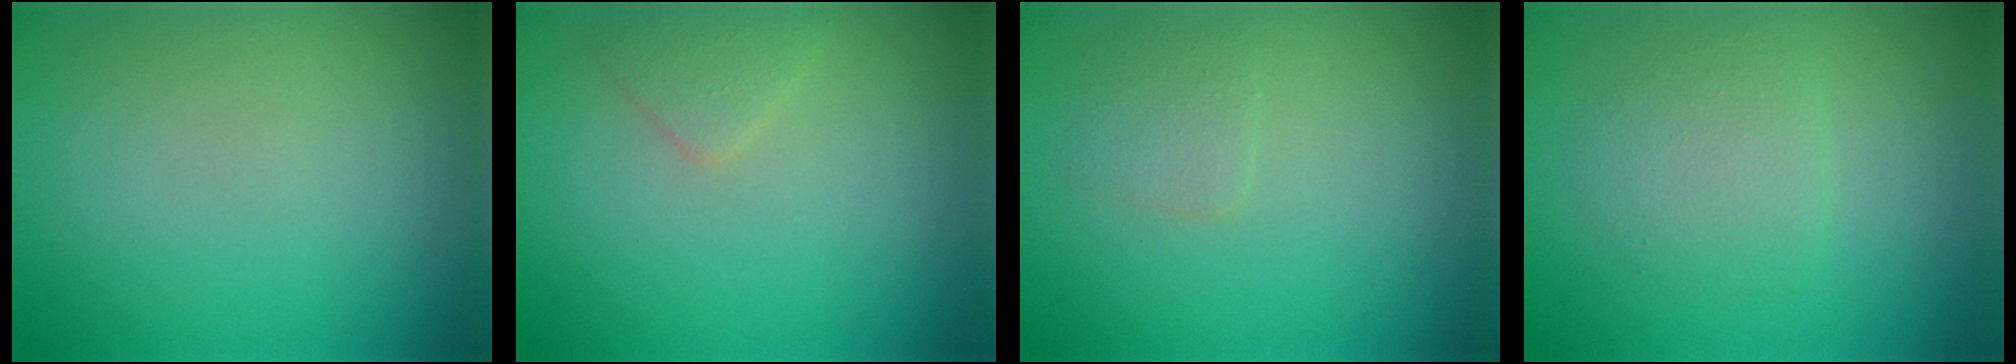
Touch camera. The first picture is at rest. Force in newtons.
{"total": 1.4, "press": 1.4, "slide": 0.1}
{"total": 1.3, "press": 1.3, "slide": 0.0}
{"total": 2.3, "press": 2.3, "slide": 0.1}